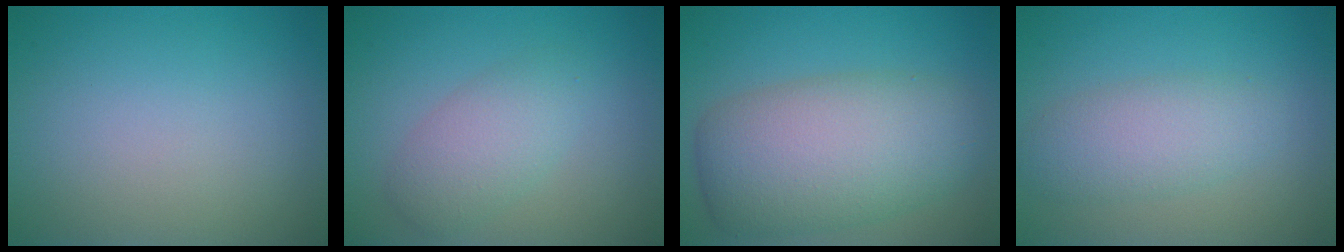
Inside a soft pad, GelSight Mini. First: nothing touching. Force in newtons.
{"total": 3.2, "press": 3.2, "slide": 0.0}
{"total": 8.8, "press": 8.8, "slide": 0.4}
{"total": 3.6, "press": 3.6, "slide": 0.1}